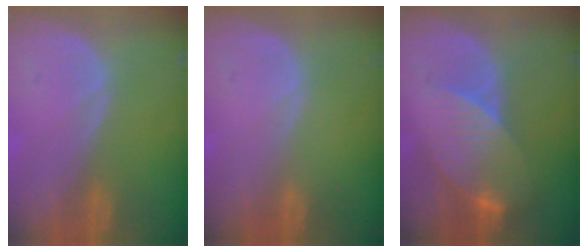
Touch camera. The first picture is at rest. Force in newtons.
{"total": 0.0}
{"total": 8.2, "press": 7.6, "slide": 3.1}